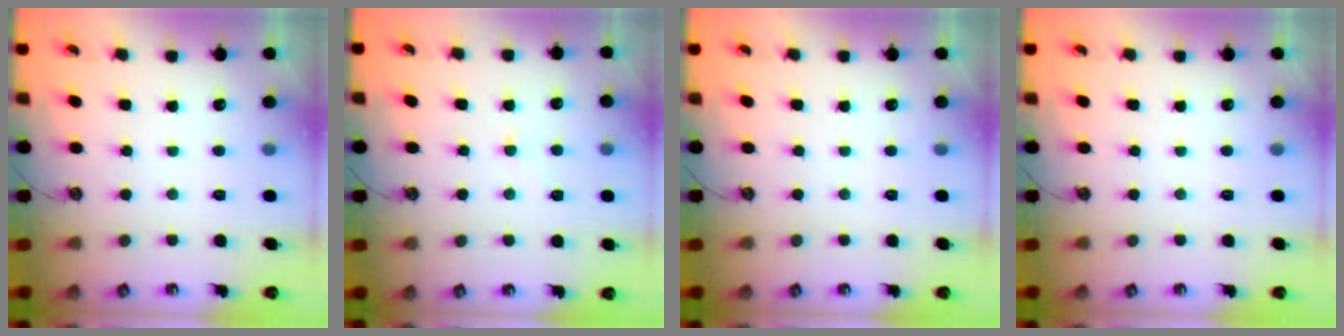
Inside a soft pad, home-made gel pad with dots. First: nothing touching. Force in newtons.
{"total": 2.9, "press": 2.8, "slide": 0.8}
{"total": 0.0}
{"total": 0.0}